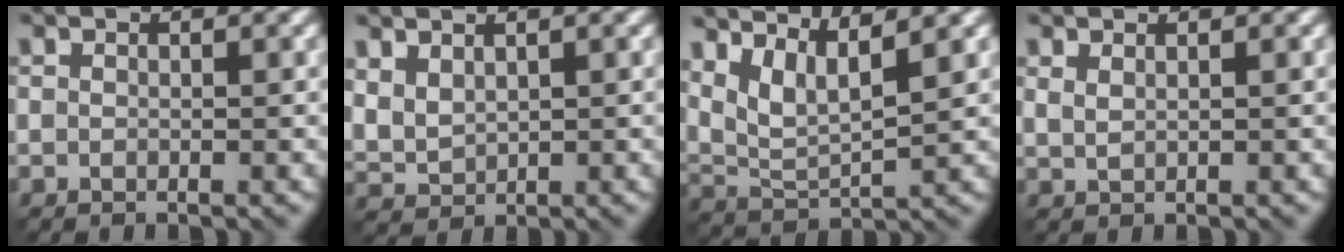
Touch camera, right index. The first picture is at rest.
{"total": 2.7, "force": [1.4, 1.8, 1.4], "torque": [-0.044, 0.003, 0.037]}
{"total": 4.7, "force": [3.3, 1.3, 3.1], "torque": [-0.073, -0.001, 0.070]}
{"total": 0.8, "force": [0.8, 0.2, 0.3], "torque": [-0.014, 0.002, 0.017]}